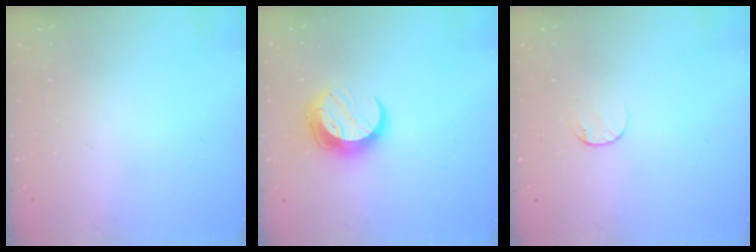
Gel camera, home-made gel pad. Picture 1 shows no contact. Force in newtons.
{"total": 10.7, "press": 10.7, "slide": 0.7}
{"total": 6.3, "press": 6.3, "slide": 0.6}